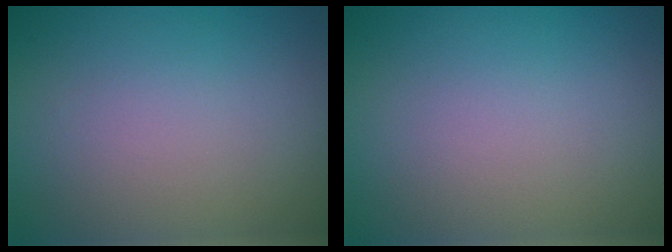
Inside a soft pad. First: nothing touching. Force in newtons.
{"total": 0.0}